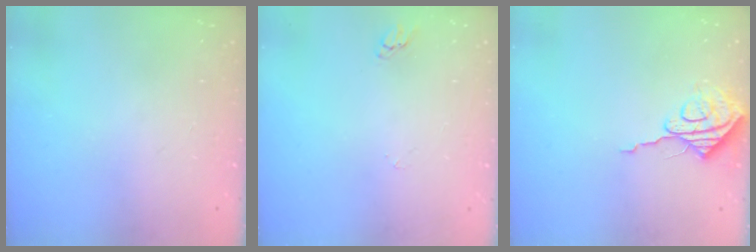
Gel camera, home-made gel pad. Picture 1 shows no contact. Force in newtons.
{"total": 2.2, "press": 2.2, "slide": 0.2}
{"total": 7.9, "press": 7.9, "slide": 0.3}